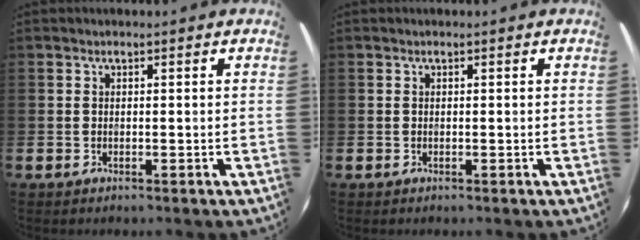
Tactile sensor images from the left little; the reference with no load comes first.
{"total": 0.0}